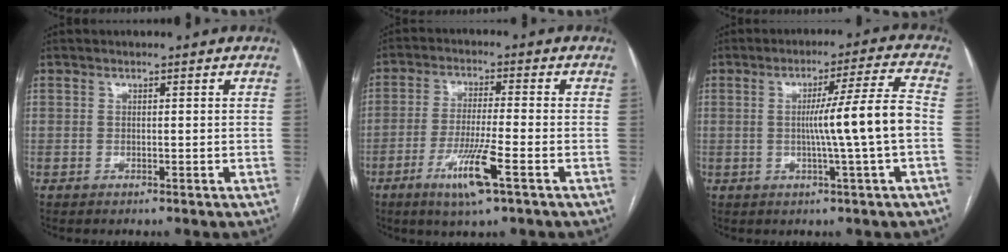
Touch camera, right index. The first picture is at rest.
{"total": 8.5, "force": [-4.0, 0.0, 7.4], "torque": [-0.143, -0.018, -0.073]}
{"total": 9.5, "force": [-0.9, -1.8, 9.2], "torque": [-0.146, 0.004, -0.010]}